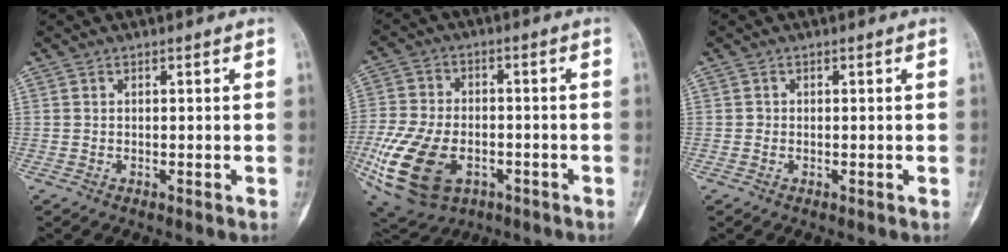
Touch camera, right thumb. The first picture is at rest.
{"total": 19.5, "force": [-6.2, 12.3, 13.7], "torque": [-0.291, 0.003, -0.094]}
{"total": 0.5, "force": [-0.1, 0.5, 0.1], "torque": [0.004, 0.003, -0.004]}